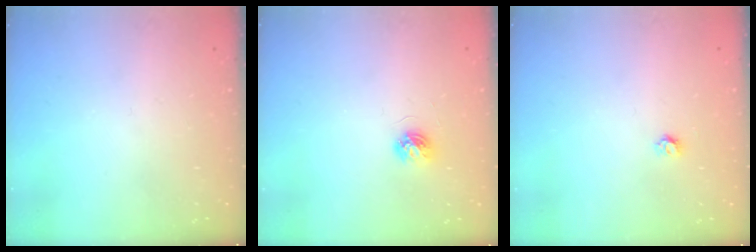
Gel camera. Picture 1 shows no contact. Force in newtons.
{"total": 4.6, "press": 4.6, "slide": 0.5}
{"total": 3.2, "press": 3.2, "slide": 0.3}